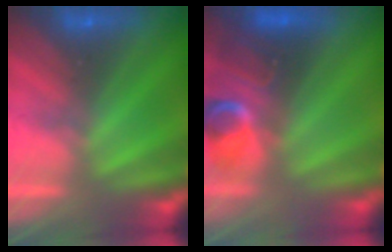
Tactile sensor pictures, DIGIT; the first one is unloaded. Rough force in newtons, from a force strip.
{"total": 6.2}